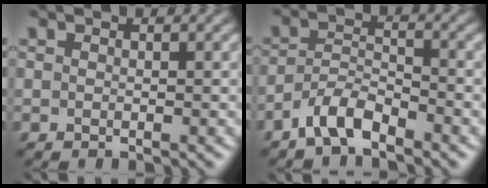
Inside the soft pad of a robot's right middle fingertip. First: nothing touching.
{"total": 3.5, "force": [-2.7, 1.0, 1.9], "torque": [-0.036, 0.010, -0.059]}